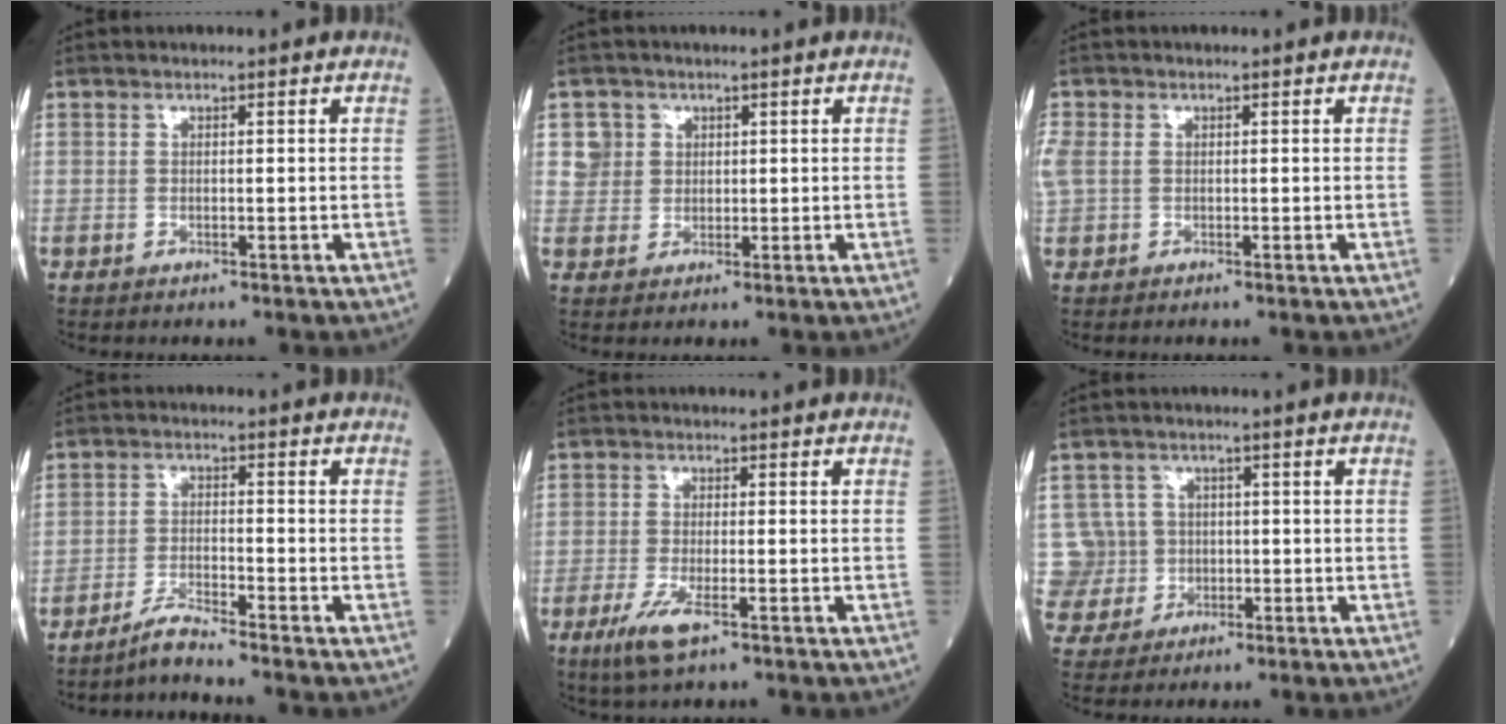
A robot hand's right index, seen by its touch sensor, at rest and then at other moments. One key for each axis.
{"total": 3.0, "fx": 1.2, "fy": 2.8, "fz": -0.2, "tx": 0.014, "ty": 0.008, "tz": 0.021}
{"total": 3.3, "fx": 0.3, "fy": 2.5, "fz": 2.1, "tx": -0.087, "ty": 0.018, "tz": 0.012}
{"total": 3.4, "fx": -3.2, "fy": -0.9, "fz": 0.9, "tx": -0.023, "ty": -0.019, "tz": -0.061}
{"total": 4.8, "fx": -2.6, "fy": 0.9, "fz": 4.0, "tx": -0.089, "ty": -0.012, "tz": -0.049}
{"total": 6.4, "fx": 0.0, "fy": 6.4, "fz": -0.5, "tx": 0.014, "ty": 0.022, "tz": 0.005}